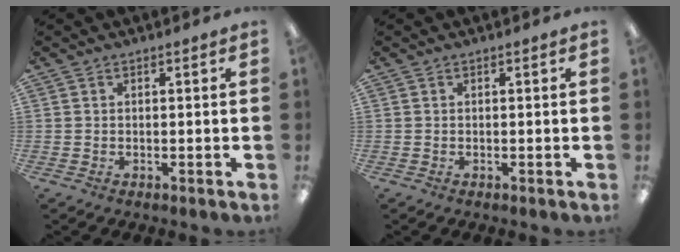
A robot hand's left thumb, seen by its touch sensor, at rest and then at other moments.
{"total": 0.0}